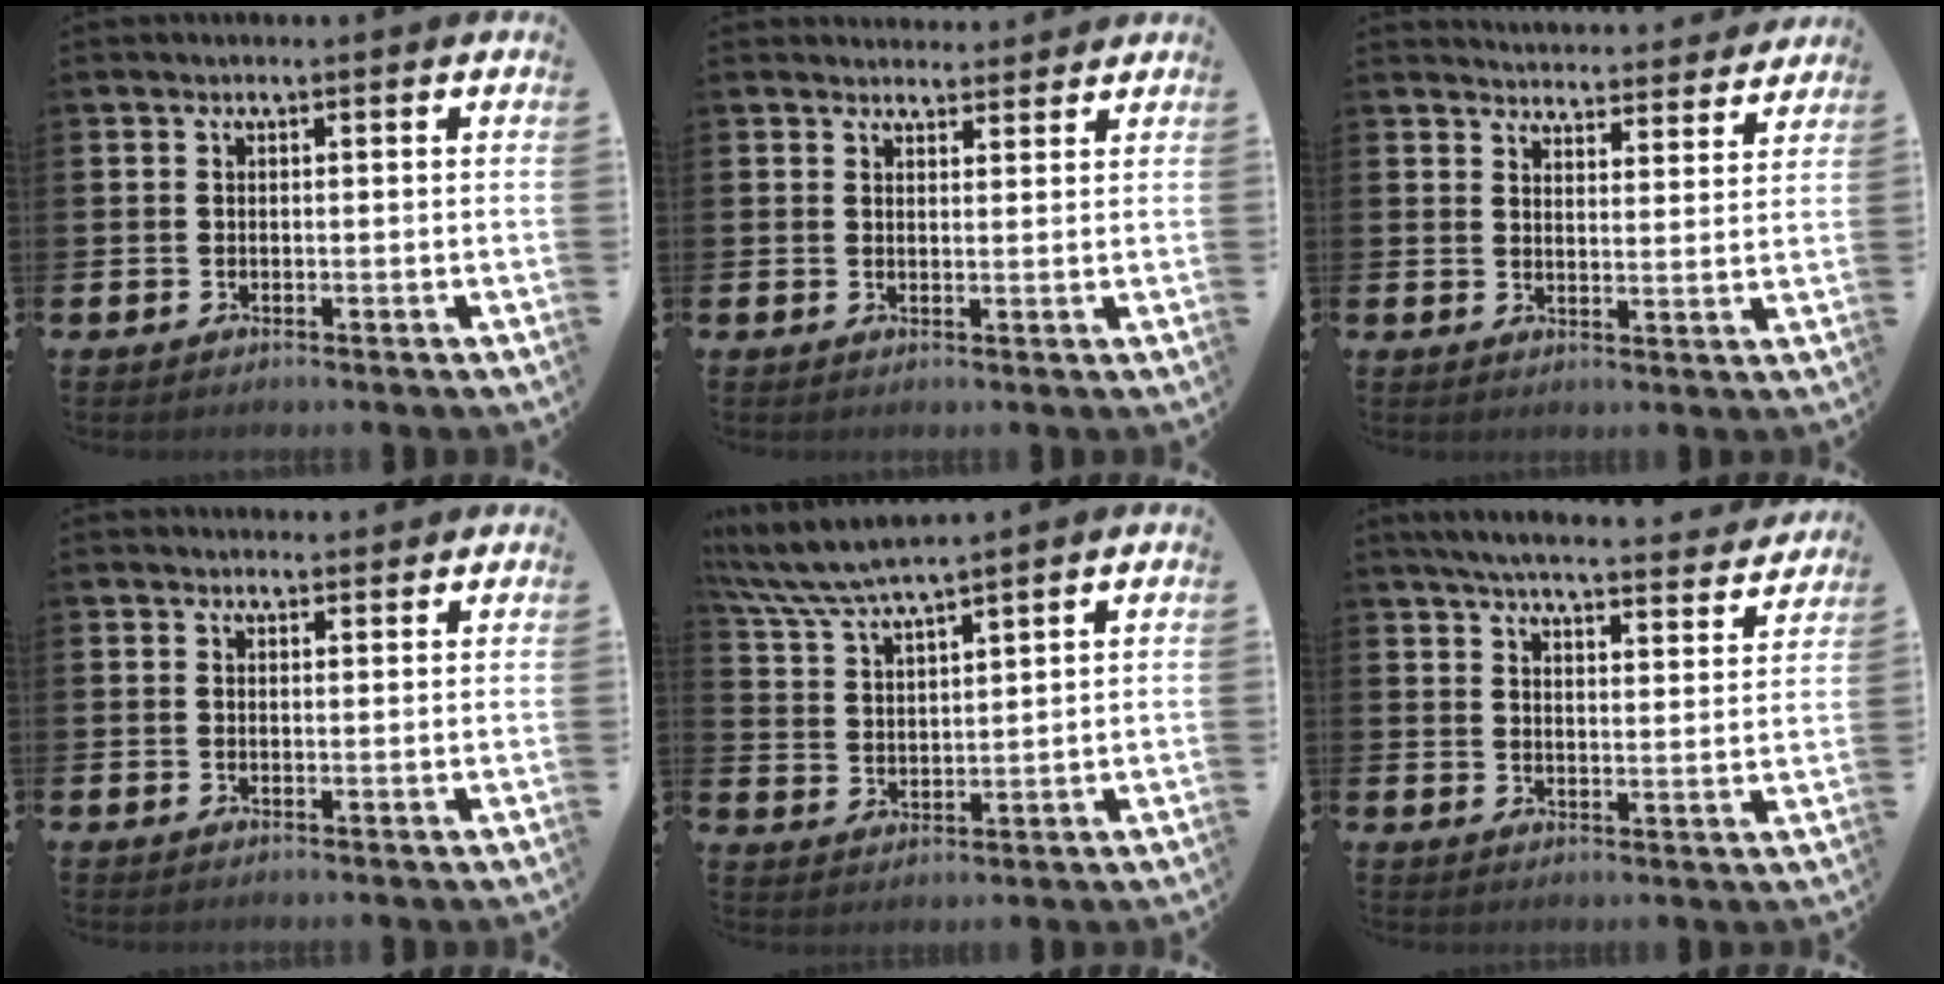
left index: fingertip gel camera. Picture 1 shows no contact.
{"total": 2.7, "force": [2.6, 0.7, -0.2], "torque": [0.007, -0.016, 0.046]}
{"total": 4.5, "force": [4.5, 0.4, -0.1], "torque": [-0.001, -0.040, 0.077]}
{"total": 1.7, "force": [1.6, 0.4, -0.1], "torque": [0.009, -0.009, 0.028]}
{"total": 6.1, "force": [5.9, 0.2, 1.8], "torque": [-0.063, -0.031, 0.104]}
{"total": 5.8, "force": [5.5, 0.5, 1.7], "torque": [-0.041, -0.043, 0.092]}